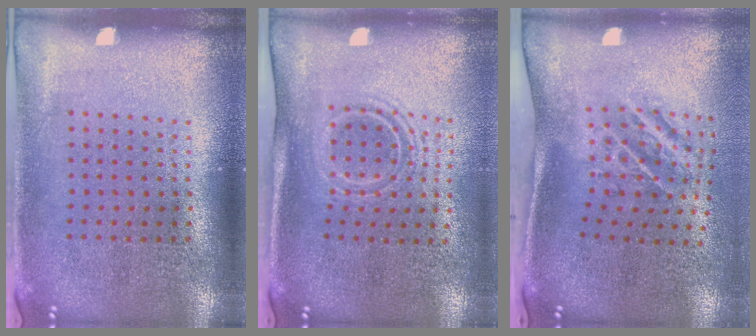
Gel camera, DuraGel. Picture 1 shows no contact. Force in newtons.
{"total": 1.6, "press": 1.1, "slide": 1.2}
{"total": 2.2, "press": 1.3, "slide": 1.8}